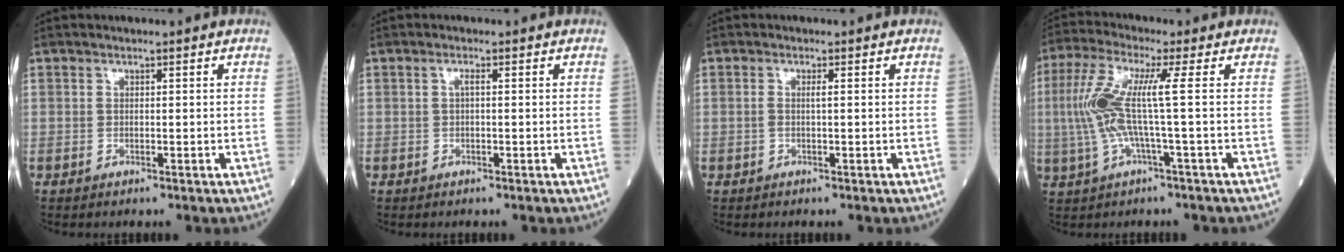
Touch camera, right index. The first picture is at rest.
{"total": 0.8, "force": [0.1, 0.1, 0.8], "torque": [-0.017, 0.001, 0.001]}
{"total": 1.0, "force": [0.1, 0.0, 1.0], "torque": [-0.025, 0.000, -0.001]}
{"total": 9.0, "force": [0.2, -0.4, 9.0], "torque": [-0.205, 0.011, -0.002]}